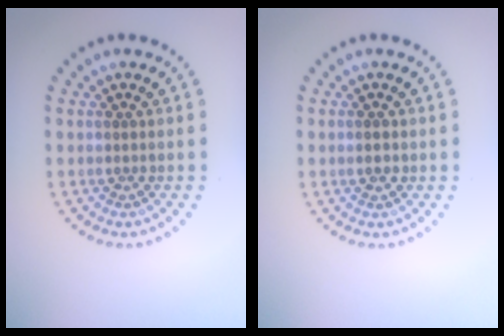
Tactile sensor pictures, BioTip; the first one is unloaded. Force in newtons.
{"total": 1.7, "press": 1.7, "slide": 0.0}